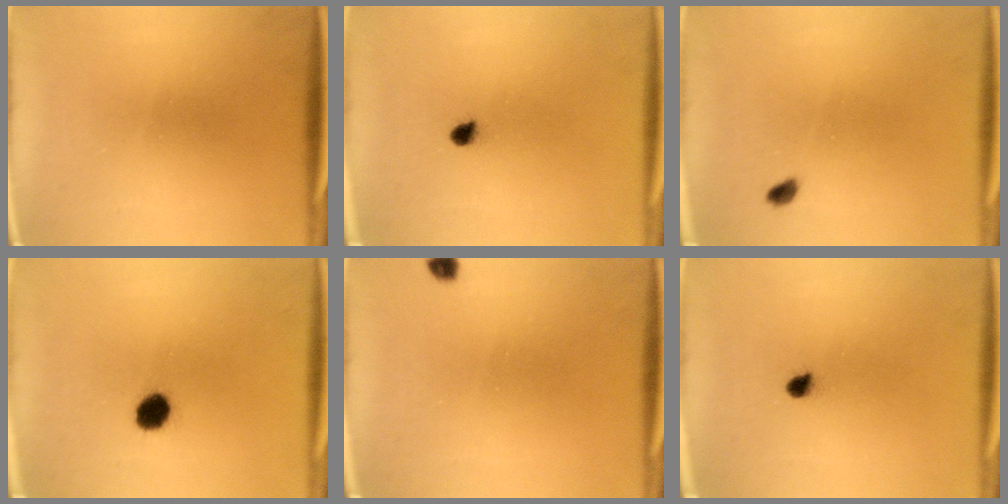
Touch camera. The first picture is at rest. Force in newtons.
{"total": 1.8}
{"total": 1.4}
{"total": 4.5}
{"total": 1.4}
{"total": 1.8}